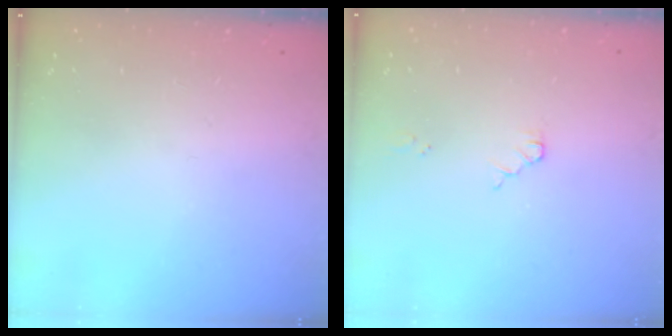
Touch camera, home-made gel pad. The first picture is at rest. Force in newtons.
{"total": 3.9, "press": 3.9, "slide": 0.5}